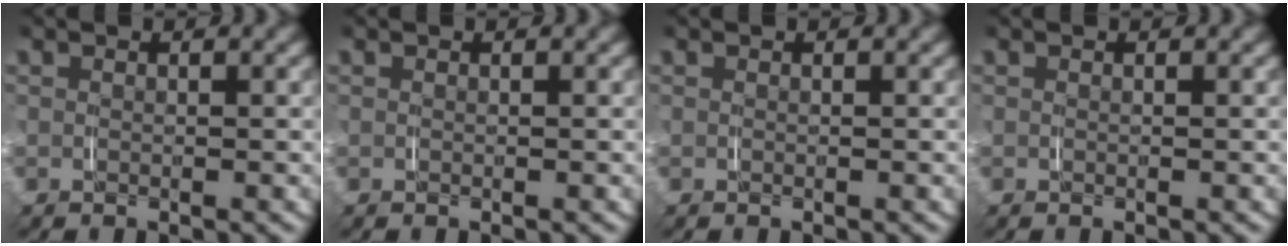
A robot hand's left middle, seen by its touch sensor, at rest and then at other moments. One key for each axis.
{"total": 0.0}
{"total": 0.0}
{"total": 0.0}